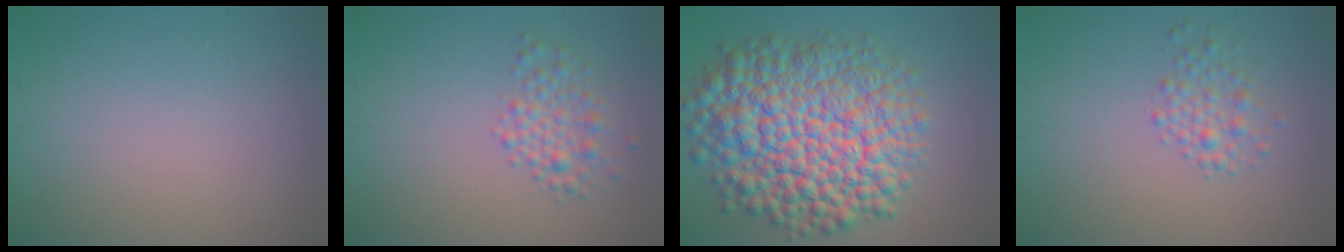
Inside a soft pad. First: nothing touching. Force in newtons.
{"total": 2.5, "press": 2.5, "slide": 0.0}
{"total": 13.6, "press": 13.6, "slide": 0.4}
{"total": 2.1, "press": 2.1, "slide": 0.1}